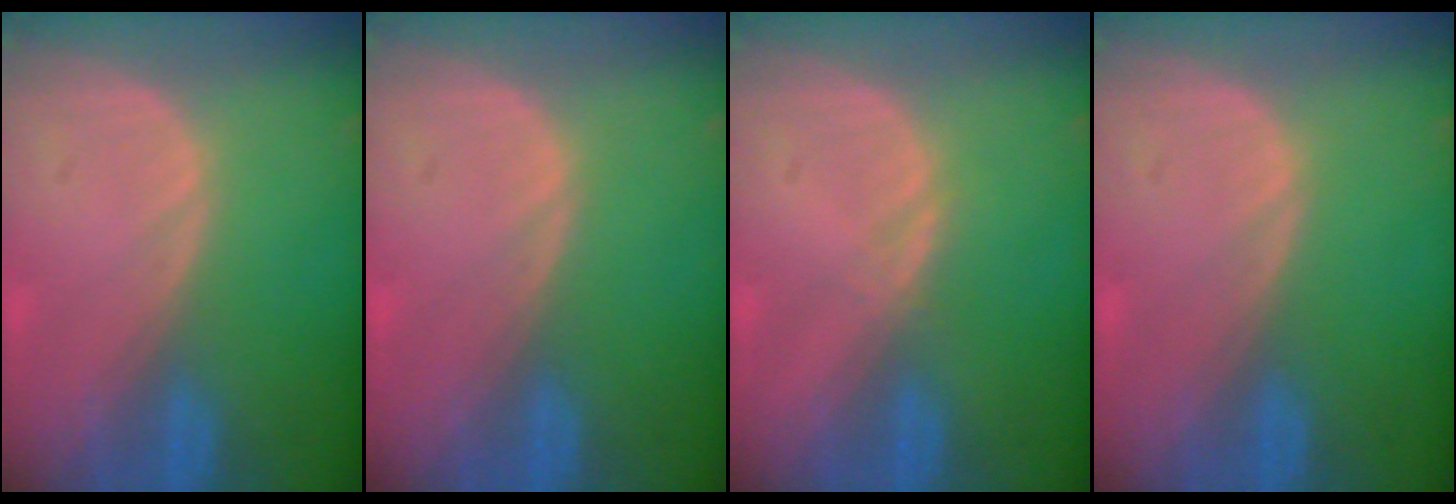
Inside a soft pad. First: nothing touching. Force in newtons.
{"total": 0.0}
{"total": 0.6, "press": 0.6, "slide": 0.1}
{"total": 0.0}